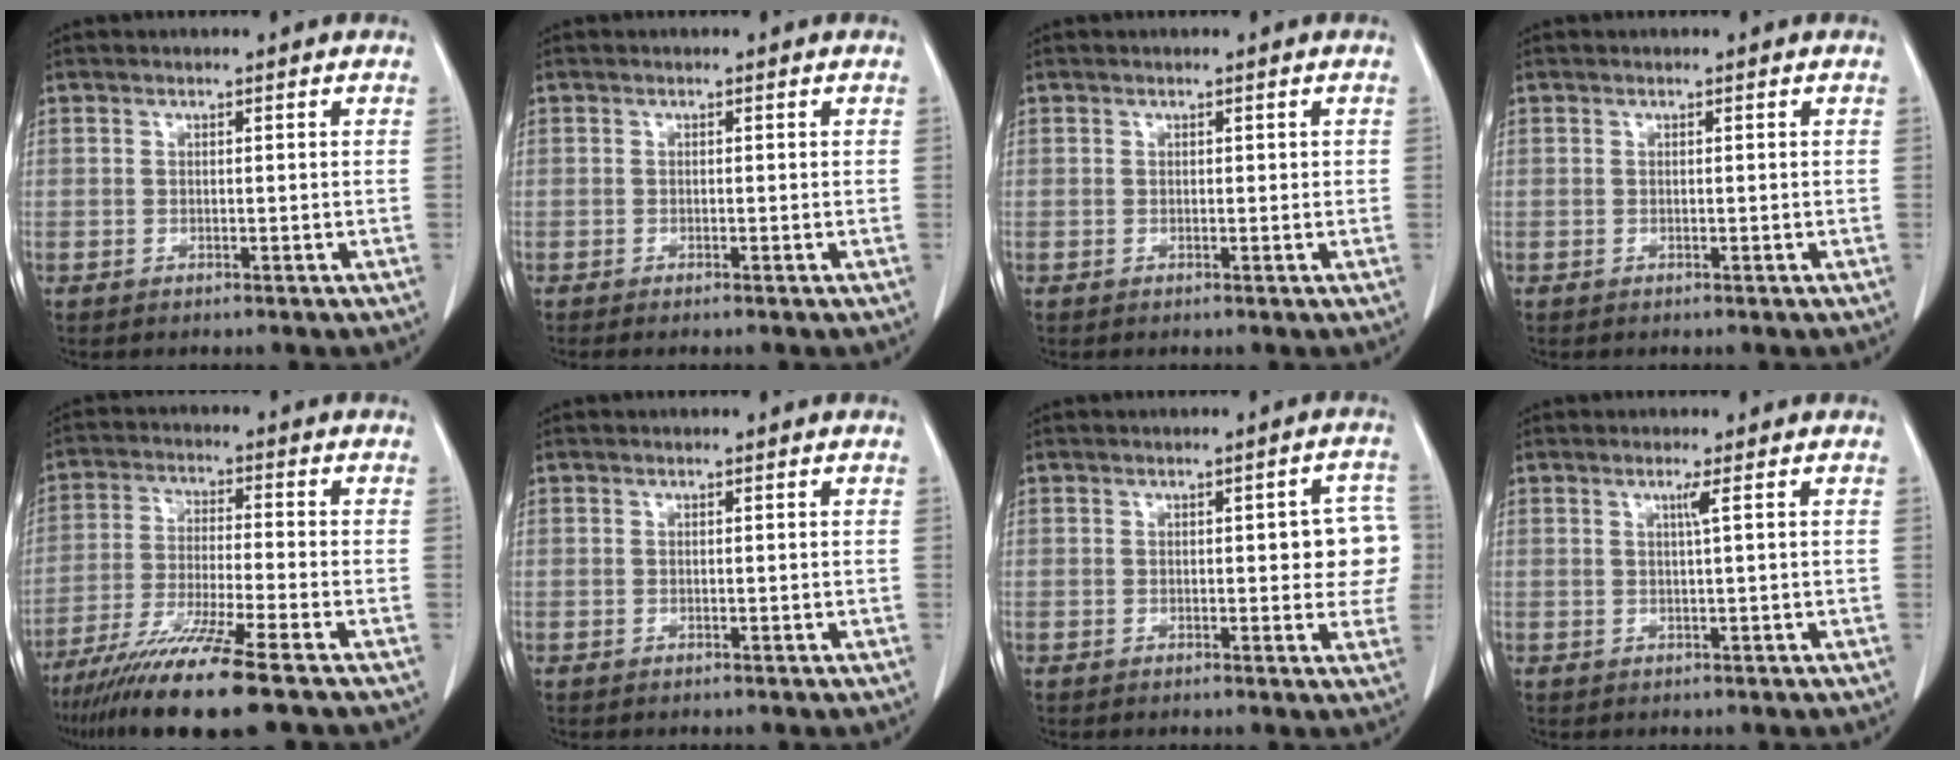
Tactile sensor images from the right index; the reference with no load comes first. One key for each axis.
{"total": 0.6, "fx": -0.5, "fy": -0.1, "fz": 0.4, "tx": -0.009, "ty": -0.001, "tz": -0.009}
{"total": 0.6, "fx": 0.2, "fy": 0.3, "fz": 0.4, "tx": -0.004, "ty": 0.006, "tz": 0.005}
{"total": 0.0}
{"total": 12.1, "fx": -8.9, "fy": -1.1, "fz": 8.2, "tx": -0.150, "ty": -0.039, "tz": -0.154}
{"total": 0.0}
{"total": 6.7, "fx": 0.4, "fy": 2.4, "fz": 6.2, "tx": -0.053, "ty": 0.016, "tz": 0.001}
{"total": 1.3, "fx": 0.4, "fy": -0.5, "fz": 1.1, "tx": -0.025, "ty": -0.002, "tz": 0.010}